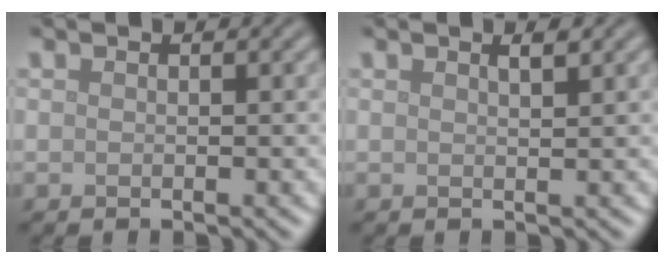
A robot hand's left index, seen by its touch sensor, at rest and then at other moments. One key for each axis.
{"total": 1.1, "fx": 0.7, "fy": 0.2, "fz": 0.7, "tx": -0.010, "ty": 0.001, "tz": 0.011}